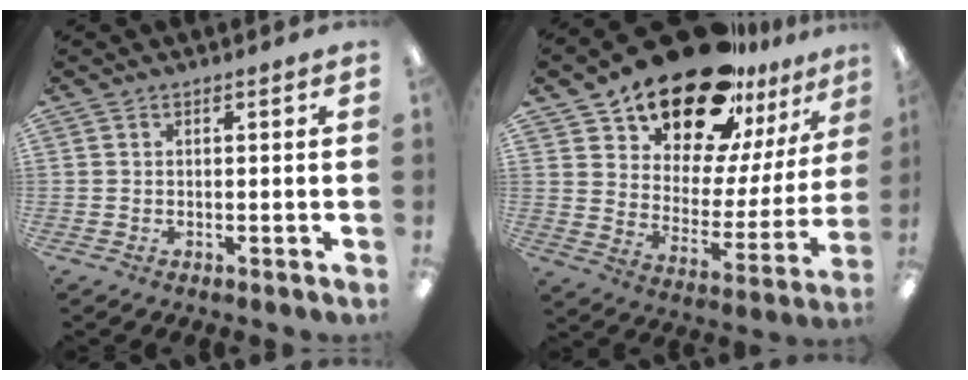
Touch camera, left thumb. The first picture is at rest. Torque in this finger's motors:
{"motor_torque": [0.76, 0.93, 1.31, -1.46, 0.22]}